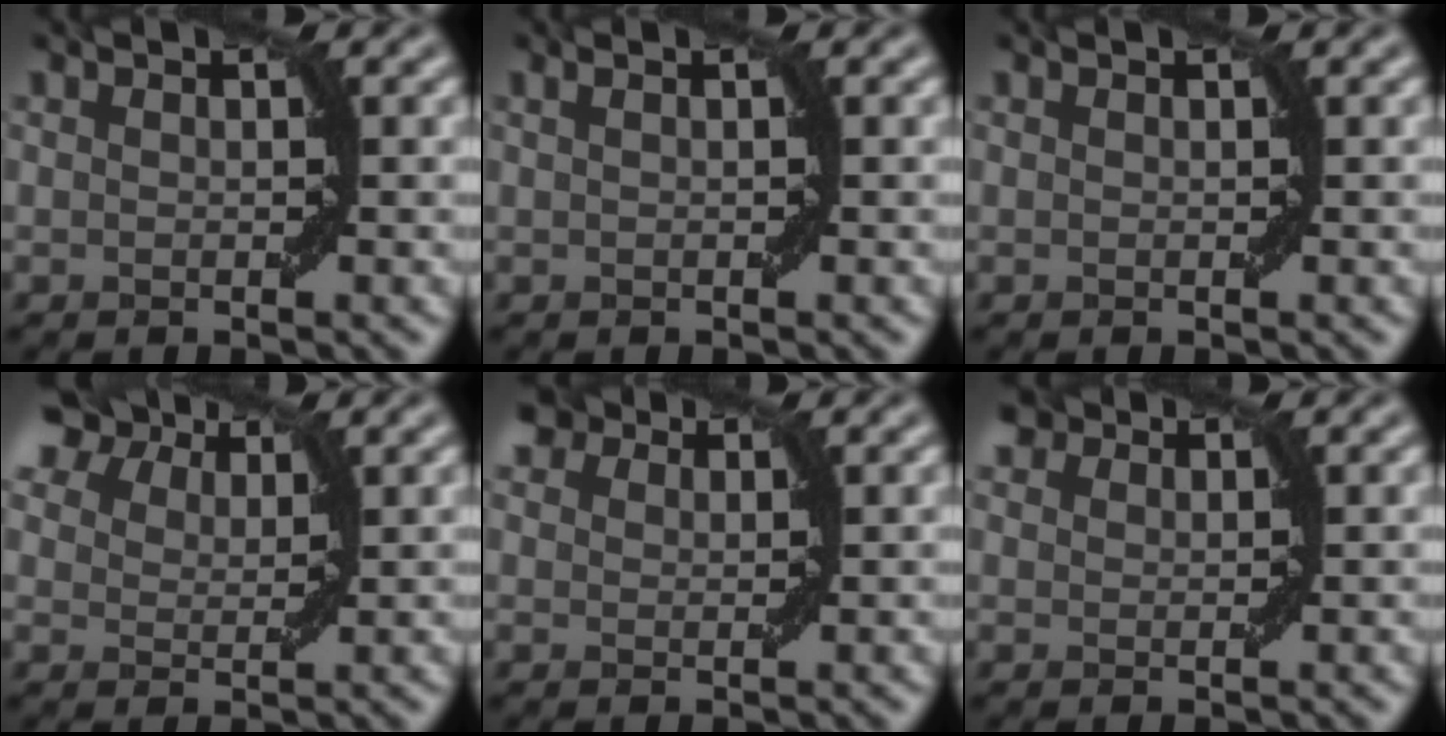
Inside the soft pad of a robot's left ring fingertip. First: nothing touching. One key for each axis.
{"total": 0.9, "fx": 0.3, "fy": 0.2, "fz": 0.8, "tx": -0.015, "ty": 0.005, "tz": 0.004}
{"total": 0.0}
{"total": 7.2, "fx": 5.8, "fy": 3.3, "fz": 2.8, "tx": -0.073, "ty": 0.006, "tz": 0.099}
{"total": 3.3, "fx": 2.6, "fy": 1.5, "fz": 1.2, "tx": -0.027, "ty": 0.005, "tz": 0.046}
{"total": 1.8, "fx": 1.6, "fy": 0.8, "fz": 0.4, "tx": -0.008, "ty": 0.005, "tz": 0.030}